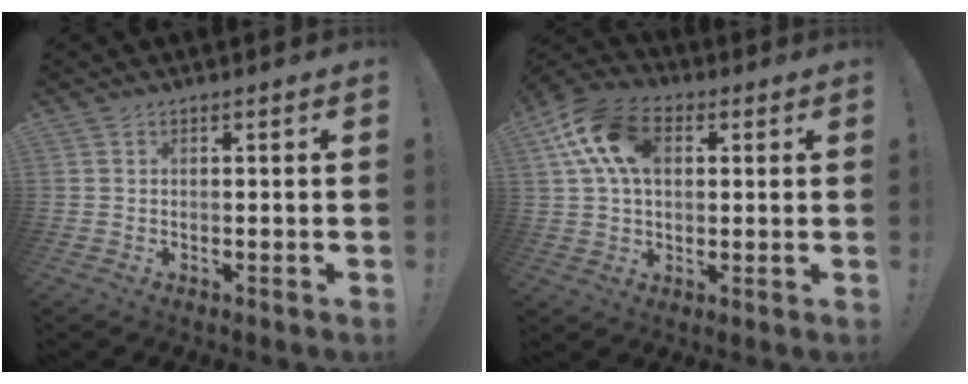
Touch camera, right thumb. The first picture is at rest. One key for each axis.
{"total": 16.2, "fx": 5.2, "fy": 10.7, "fz": 11.0, "tx": -0.208, "ty": -0.002, "tz": 0.099}